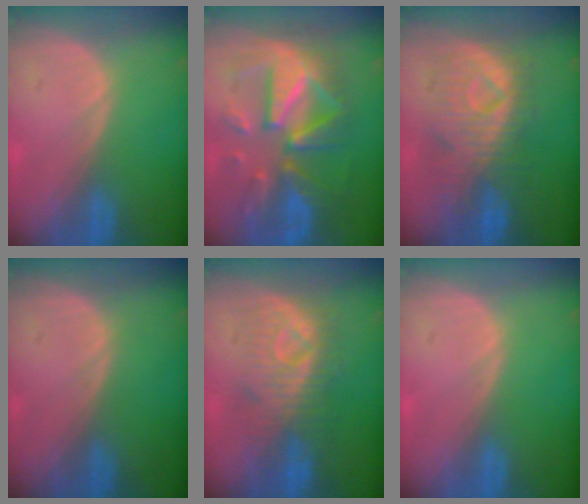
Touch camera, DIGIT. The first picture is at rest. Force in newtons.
{"total": 12.0, "press": 12.0, "slide": 1.2}
{"total": 9.4, "press": 9.0, "slide": 2.4}
{"total": 0.0}
{"total": 8.2, "press": 8.2, "slide": 0.2}
{"total": 0.0}